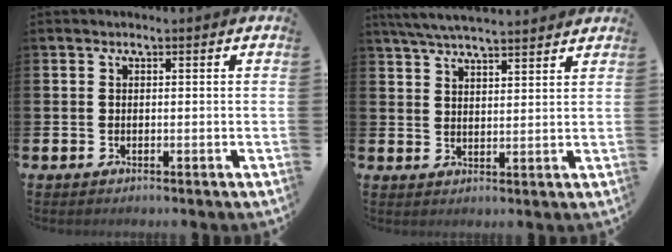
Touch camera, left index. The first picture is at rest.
{"total": 5.6, "force": [5.4, 0.3, 1.3], "torque": [-0.045, -0.019, 0.100]}